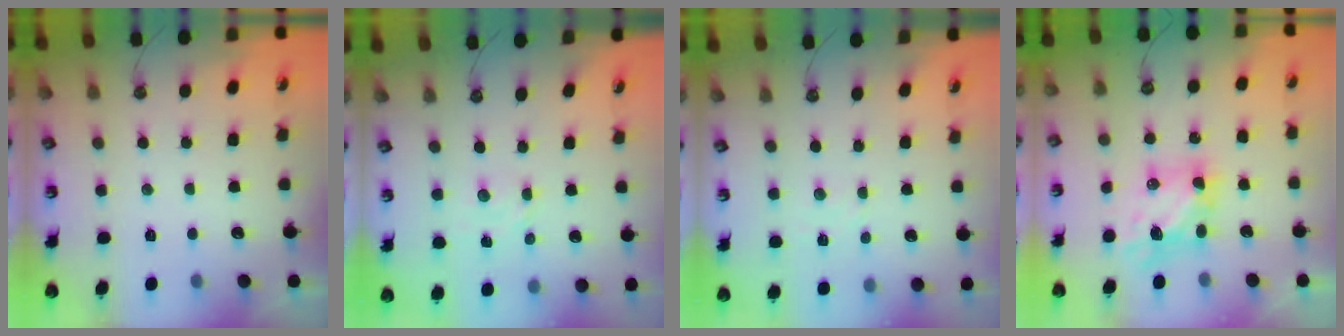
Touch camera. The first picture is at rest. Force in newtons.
{"total": 2.8, "press": 2.7, "slide": 0.4}
{"total": 2.7, "press": 2.7, "slide": 0.4}
{"total": 6.9, "press": 6.8, "slide": 0.6}